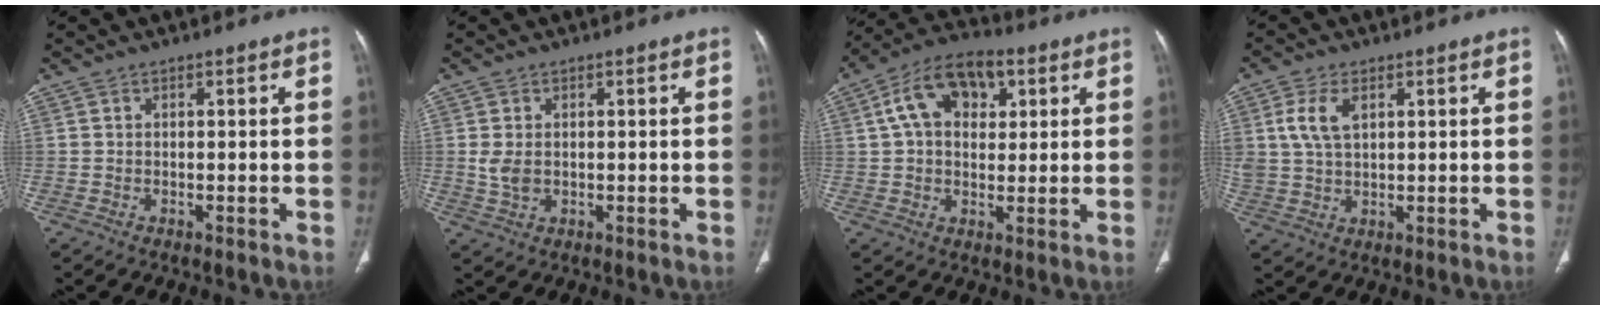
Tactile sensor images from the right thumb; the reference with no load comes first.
{"total": 3.3, "force": [0.2, 2.2, 2.4], "torque": [-0.051, -0.005, 0.008]}
{"total": 13.2, "force": [4.2, 8.3, 9.3], "torque": [-0.137, 0.014, 0.064]}
{"total": 6.6, "force": [2.3, 3.8, 4.8], "torque": [-0.102, -0.003, 0.050]}